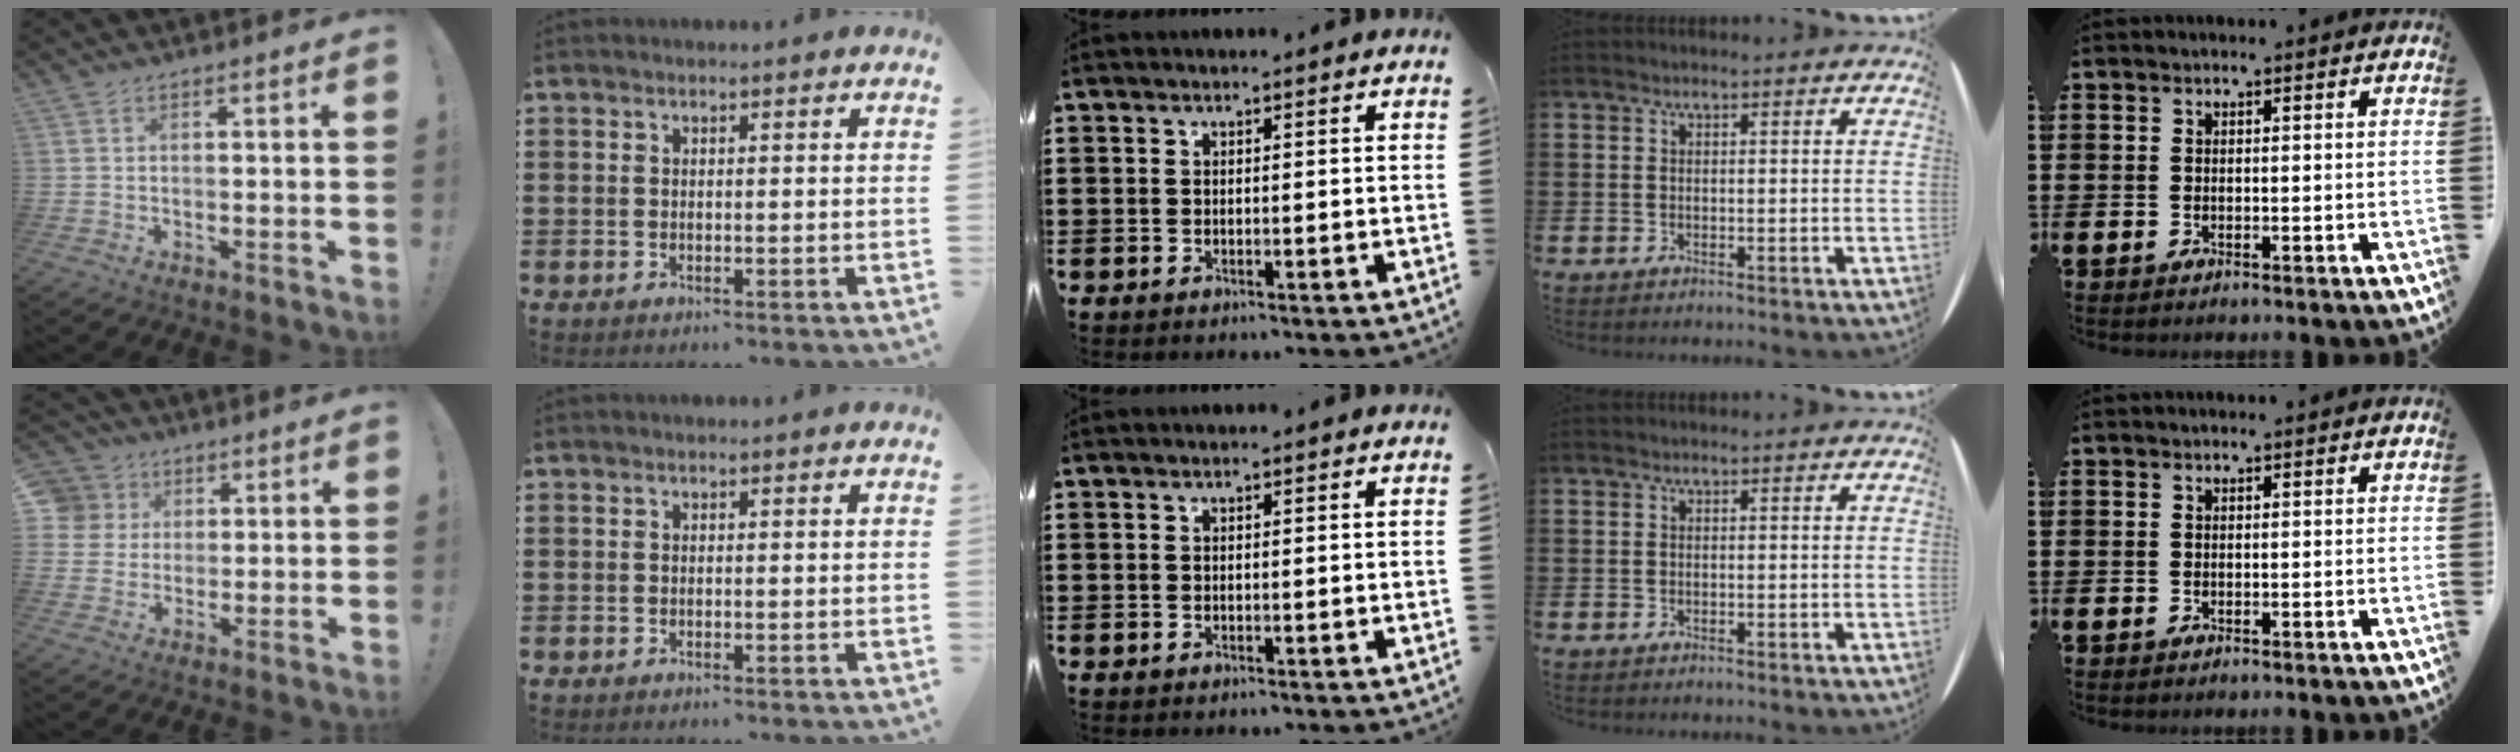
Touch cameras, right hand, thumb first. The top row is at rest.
{"thumb": {"total": 7.6, "force": [1.6, 7.3, 1.5], "torque": [-0.022, -0.006, 0.033]}}